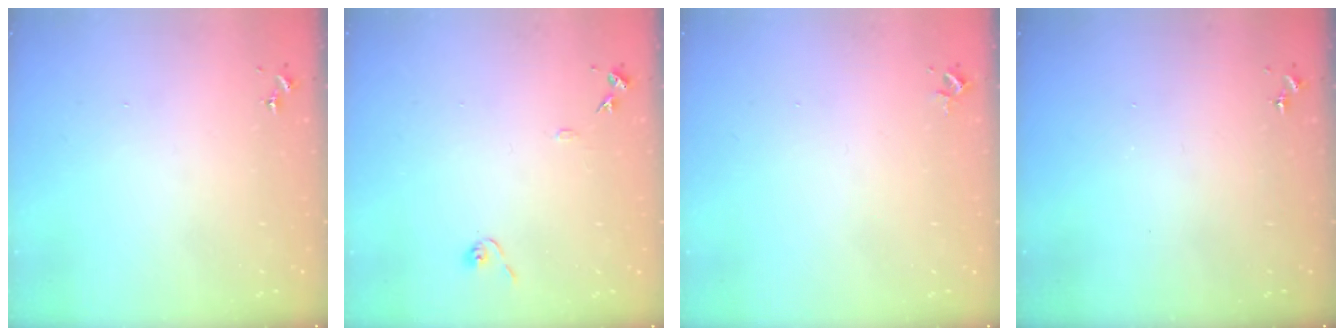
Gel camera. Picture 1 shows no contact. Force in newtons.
{"total": 7.9, "press": 7.9, "slide": 0.8}
{"total": 2.4, "press": 2.4, "slide": 0.3}
{"total": 0.0}